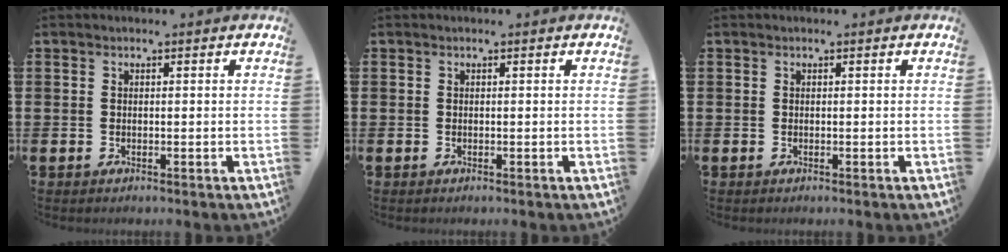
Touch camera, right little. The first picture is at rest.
{"total": 0.0}
{"total": 0.0}